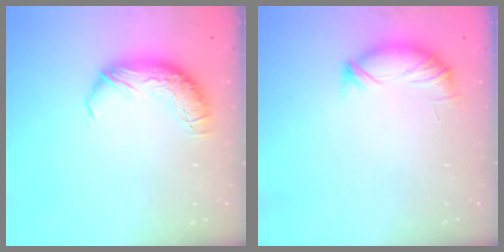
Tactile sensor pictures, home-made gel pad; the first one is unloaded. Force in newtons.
{"total": 5.3, "press": 5.3, "slide": 0.6}